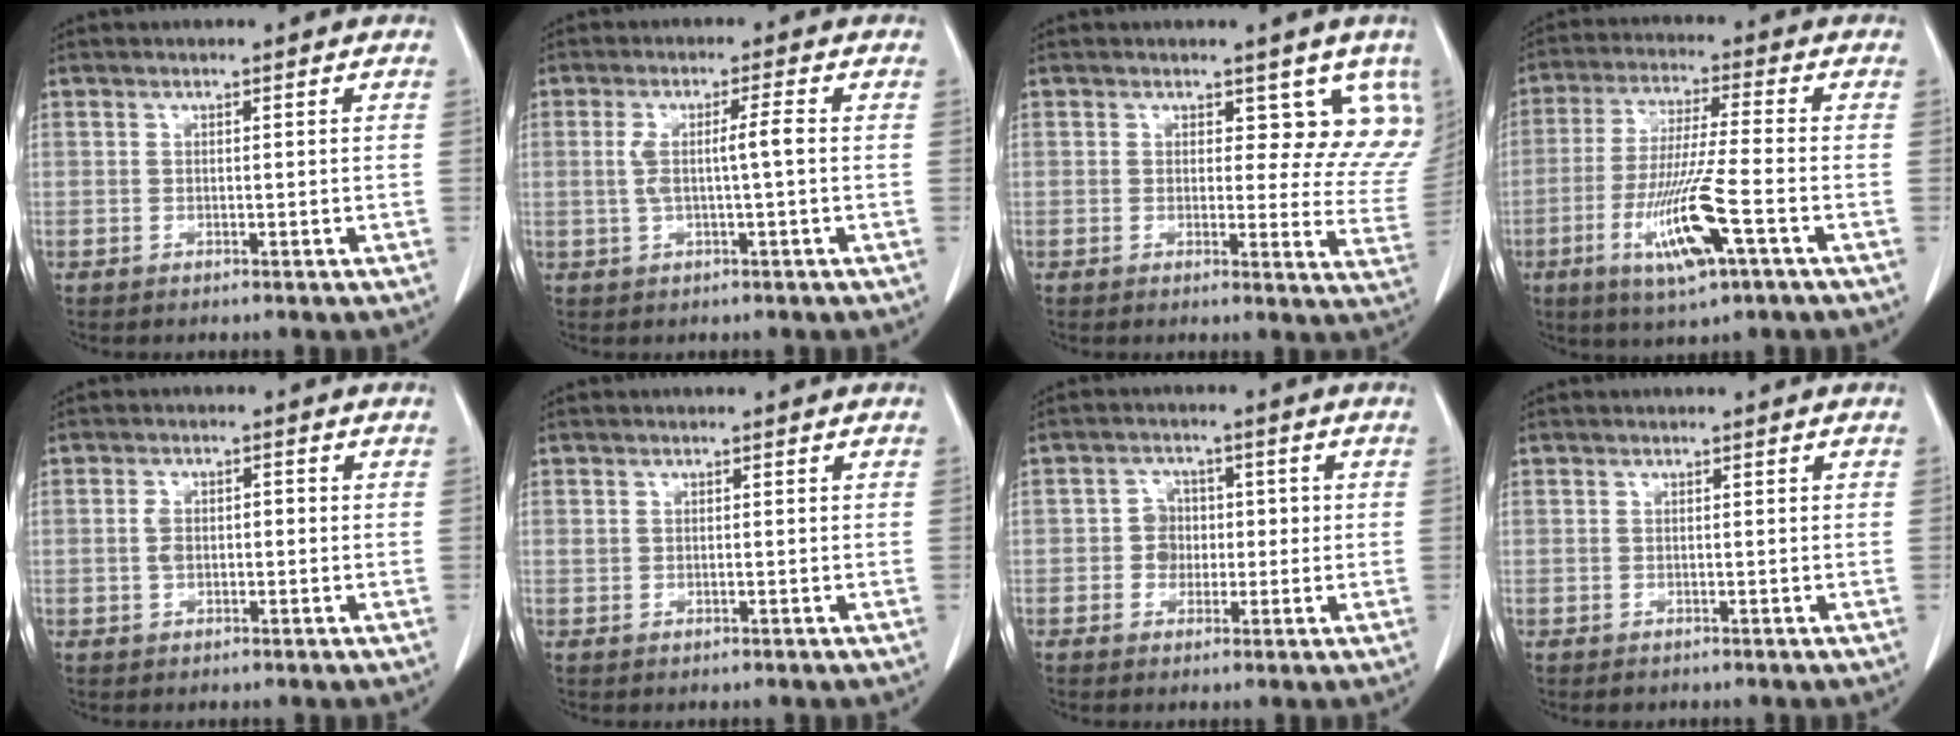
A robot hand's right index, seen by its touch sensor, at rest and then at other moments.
{"total": 4.5, "force": [0.0, 0.1, 4.5], "torque": [-0.086, 0.011, 0.005]}
{"total": 8.9, "force": [6.6, 4.8, 3.7], "torque": [-0.007, -0.020, 0.053]}
{"total": 12.2, "force": [-4.6, 0.5, 11.3], "torque": [-0.224, -0.021, -0.082]}
{"total": 3.0, "force": [-0.3, 1.9, 2.2], "torque": [-0.048, 0.013, -0.005]}
{"total": 0.8, "force": [0.1, 0.6, 0.5], "torque": [-0.012, 0.005, 0.004]}
{"total": 4.0, "force": [-0.2, 3.7, 1.3], "torque": [-0.015, 0.017, -0.003]}
{"total": 0.8, "force": [-0.3, 0.7, 0.1], "torque": [0.000, 0.005, -0.004]}